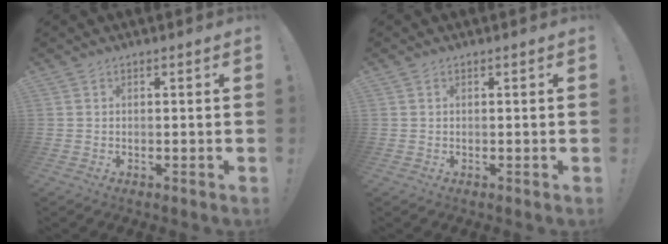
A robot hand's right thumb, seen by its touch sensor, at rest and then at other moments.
{"total": 0.0}